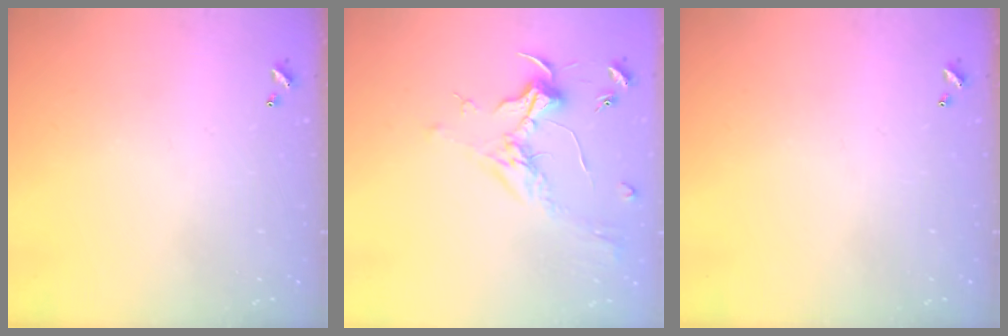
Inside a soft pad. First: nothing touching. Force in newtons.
{"total": 1.8, "press": 1.6, "slide": 0.7}
{"total": 0.0}